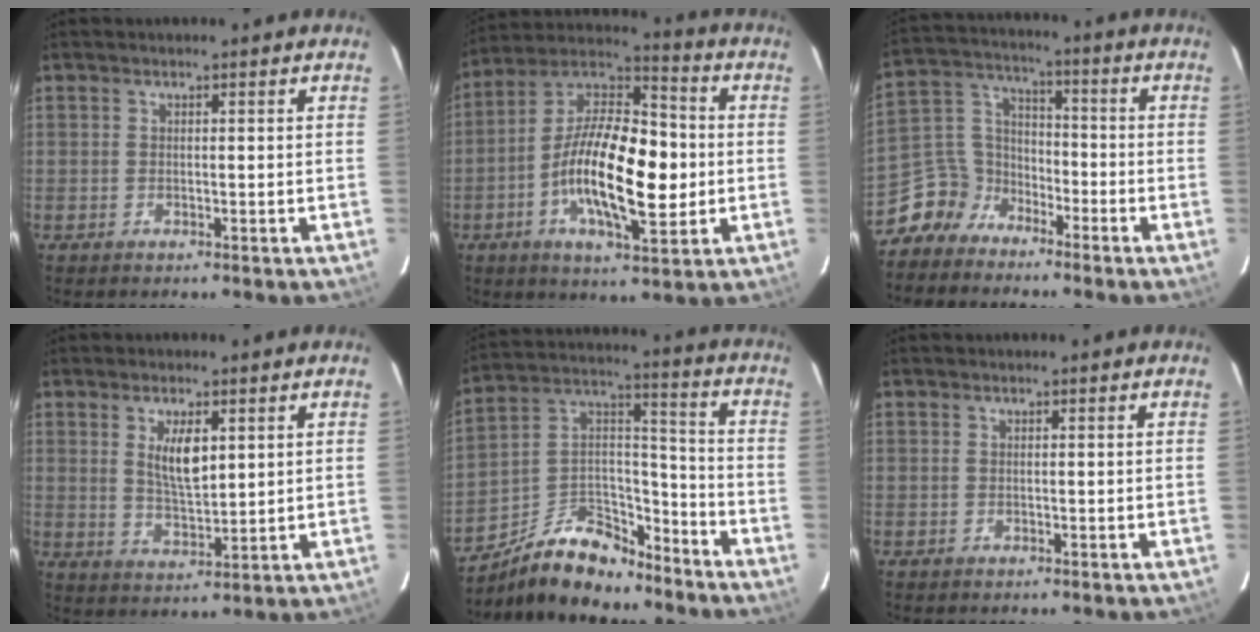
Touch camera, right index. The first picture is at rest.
{"total": 19.5, "force": [-2.8, 7.6, 17.7], "torque": [-0.327, 0.004, -0.060]}
{"total": 8.0, "force": [-6.1, 5.2, 0.6], "torque": [-0.035, 0.047, -0.138]}
{"total": 6.6, "force": [2.2, 2.6, 5.7], "torque": [-0.099, -0.005, 0.048]}
{"total": 15.7, "force": [-11.7, 7.4, 7.3], "torque": [-0.150, 0.051, -0.191]}
{"total": 0.0}